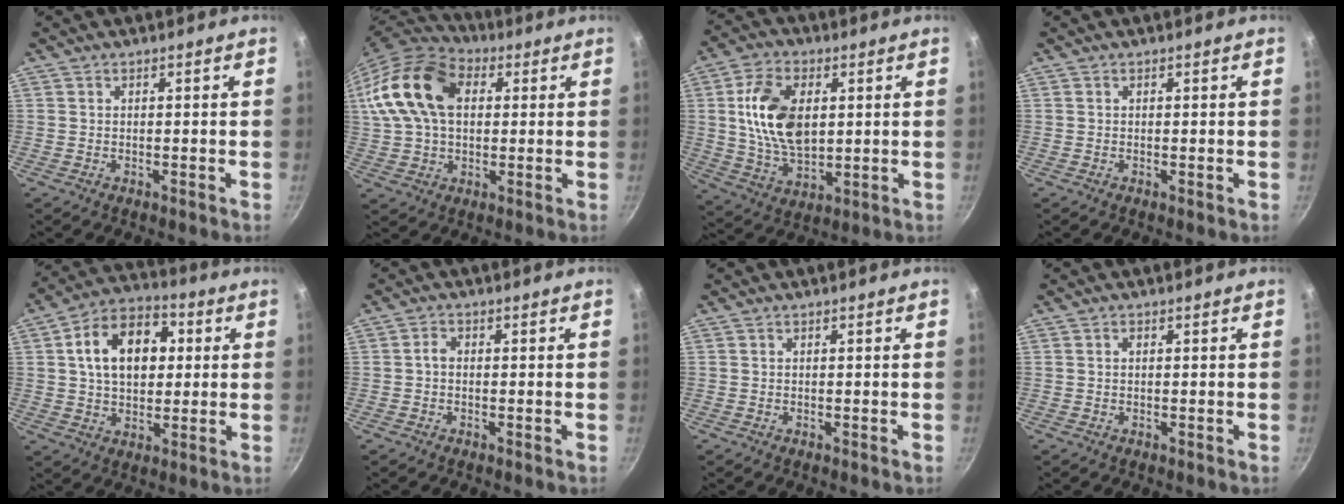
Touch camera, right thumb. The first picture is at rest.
{"total": 18.1, "force": [4.1, 12.1, 12.9], "torque": [-0.232, 0.019, 0.062]}
{"total": 14.9, "force": [2.6, 9.1, 11.5], "torque": [-0.190, -0.008, 0.051]}
{"total": 0.0}
{"total": 15.4, "force": [3.1, 10.5, 10.9], "torque": [-0.141, 0.020, 0.037]}
{"total": 1.6, "force": [-0.3, 1.1, 1.1], "torque": [-0.020, 0.010, -0.008]}
{"total": 0.0}
{"total": 0.7, "force": [0.2, 0.5, 0.5], "torque": [-0.009, 0.003, 0.002]}